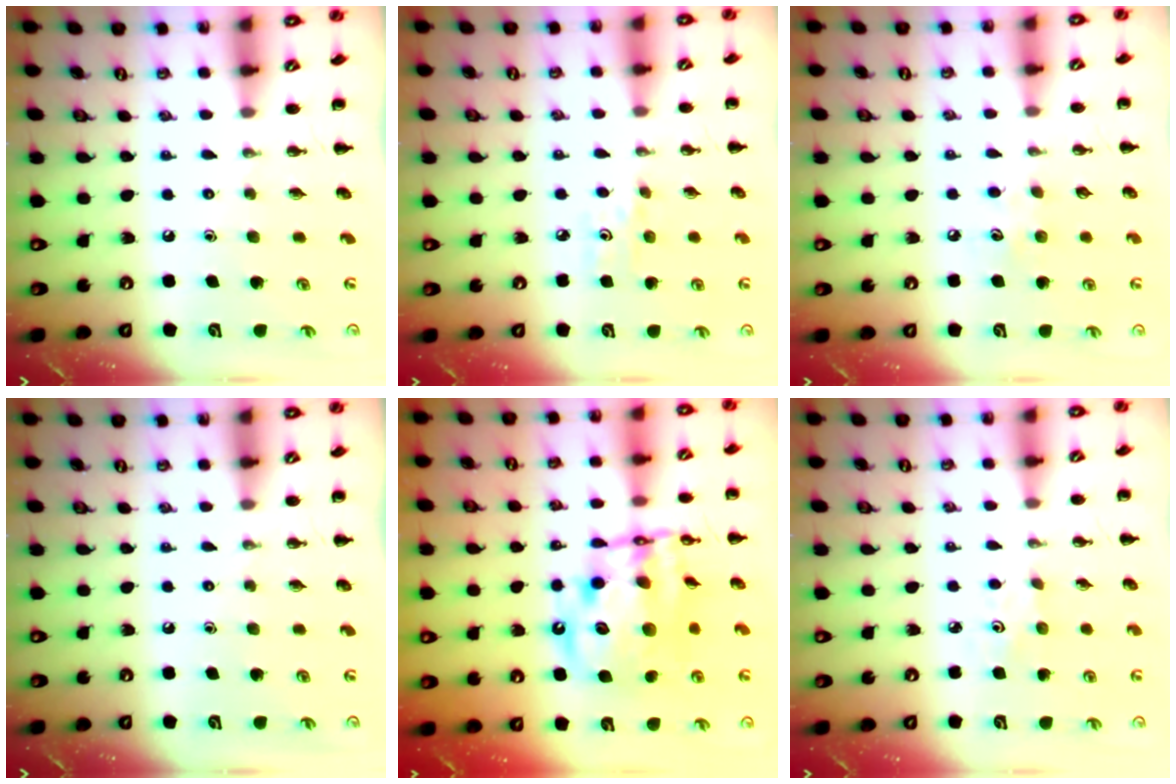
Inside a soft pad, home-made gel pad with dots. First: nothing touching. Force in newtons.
{"total": 3.0, "press": 2.8, "slide": 1.1}
{"total": 4.3, "press": 4.2, "slide": 1.1}
{"total": 0.0}
{"total": 16.4, "press": 15.9, "slide": 4.2}
{"total": 1.8, "press": 1.7, "slide": 0.6}